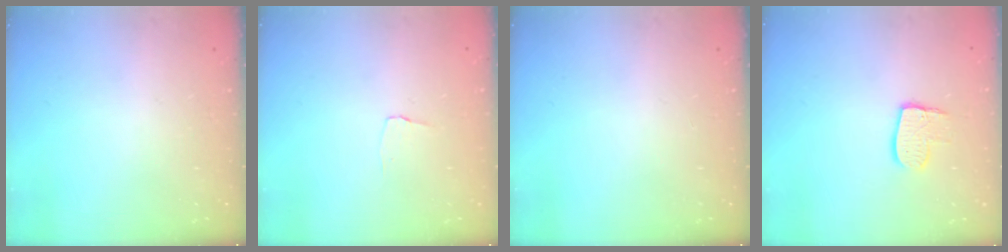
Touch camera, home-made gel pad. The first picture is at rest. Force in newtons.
{"total": 2.9, "press": 2.8, "slide": 0.3}
{"total": 0.0}
{"total": 8.7, "press": 8.6, "slide": 0.7}